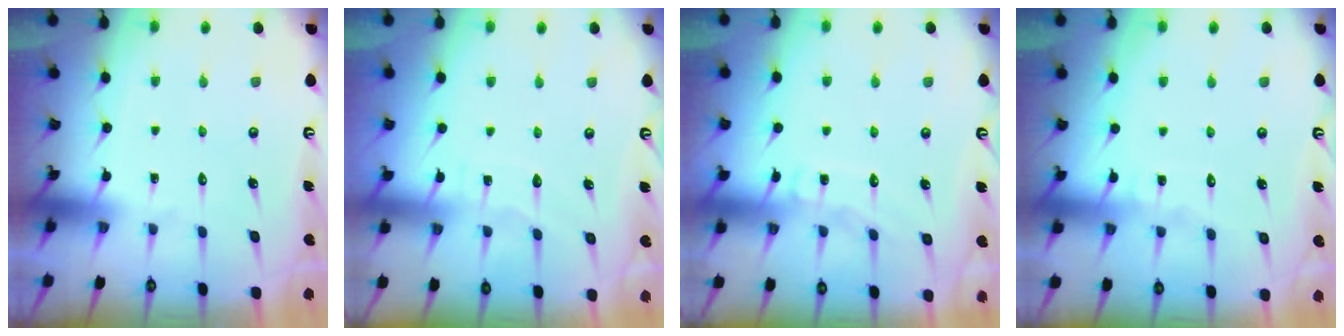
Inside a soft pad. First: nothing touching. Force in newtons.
{"total": 3.4, "press": 3.4, "slide": 0.4}
{"total": 7.5, "press": 7.5, "slide": 0.6}
{"total": 4.5, "press": 4.5, "slide": 0.3}